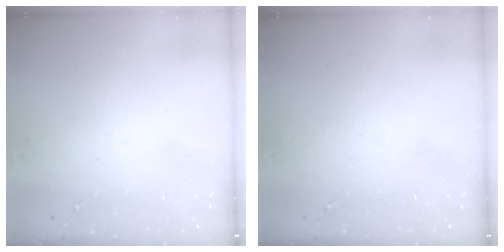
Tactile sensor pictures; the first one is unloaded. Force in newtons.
{"total": 0.0}